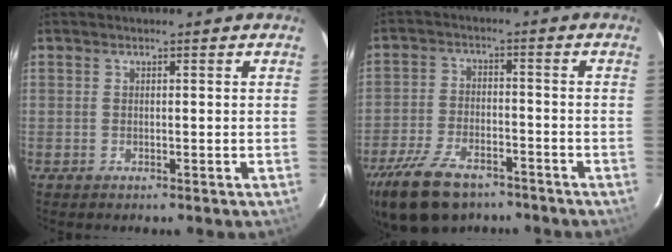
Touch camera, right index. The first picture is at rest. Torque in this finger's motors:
{"motor_torque": [1.18, -0.96, 0.58, 0.13]}